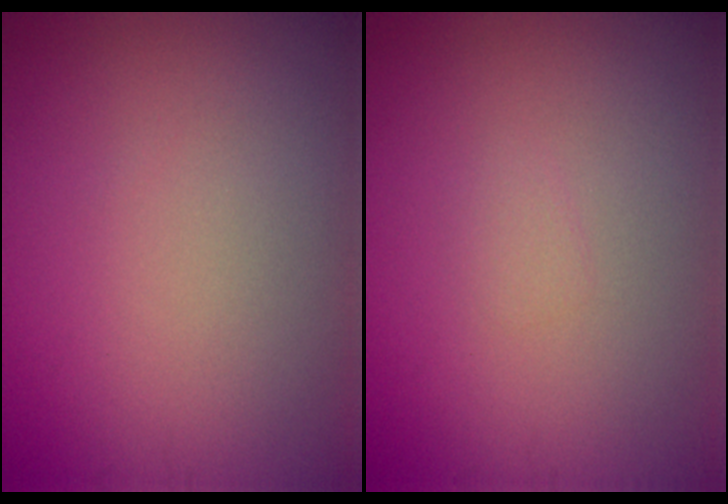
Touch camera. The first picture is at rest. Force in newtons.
{"total": 0.6, "press": 0.6, "slide": 0.1}